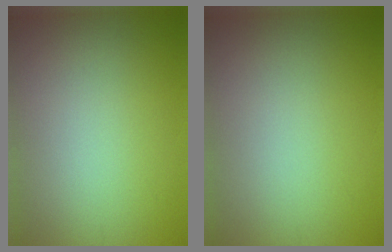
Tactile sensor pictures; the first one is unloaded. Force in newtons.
{"total": 0.0}